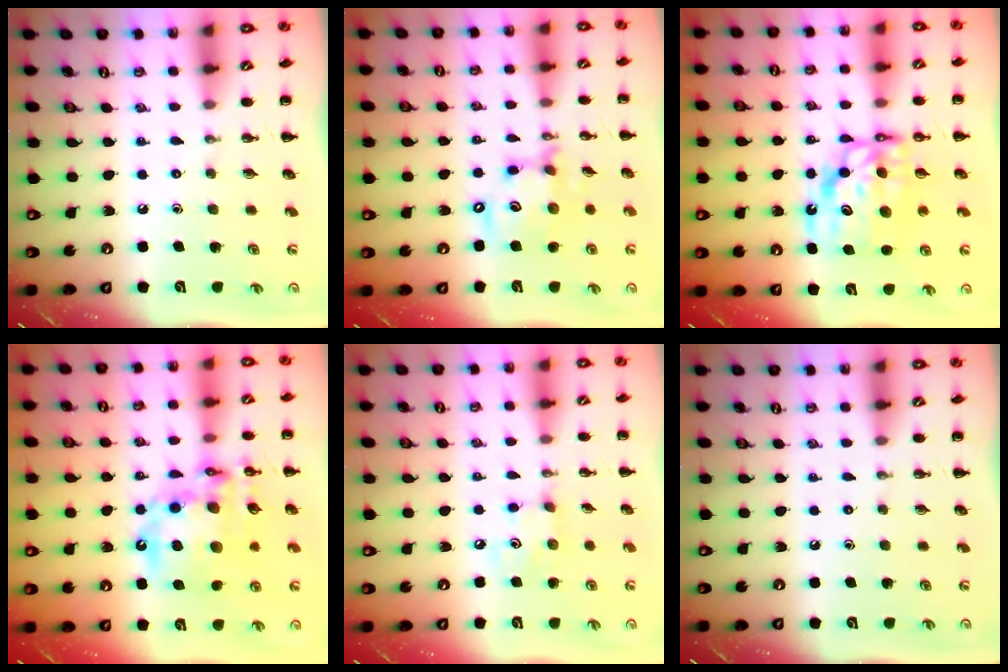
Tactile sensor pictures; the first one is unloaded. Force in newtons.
{"total": 14.0, "press": 13.6, "slide": 3.4}
{"total": 11.5, "press": 11.1, "slide": 3.2}
{"total": 19.9, "press": 19.4, "slide": 4.5}
{"total": 3.9, "press": 3.8, "slide": 0.6}
{"total": 0.0}